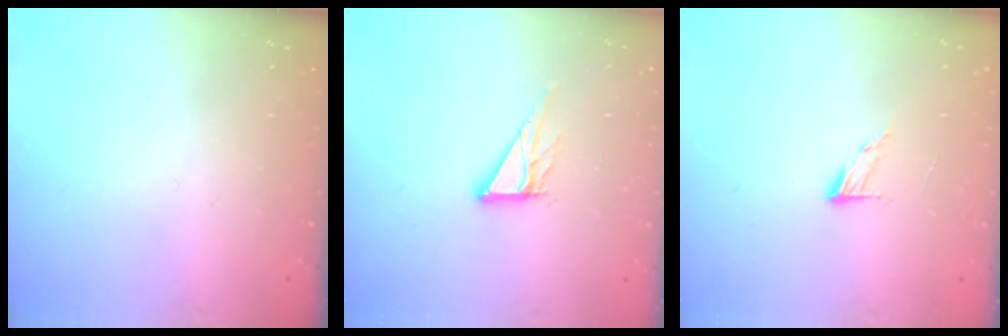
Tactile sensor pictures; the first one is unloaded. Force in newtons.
{"total": 9.0, "press": 8.9, "slide": 0.7}
{"total": 5.0, "press": 4.9, "slide": 0.5}